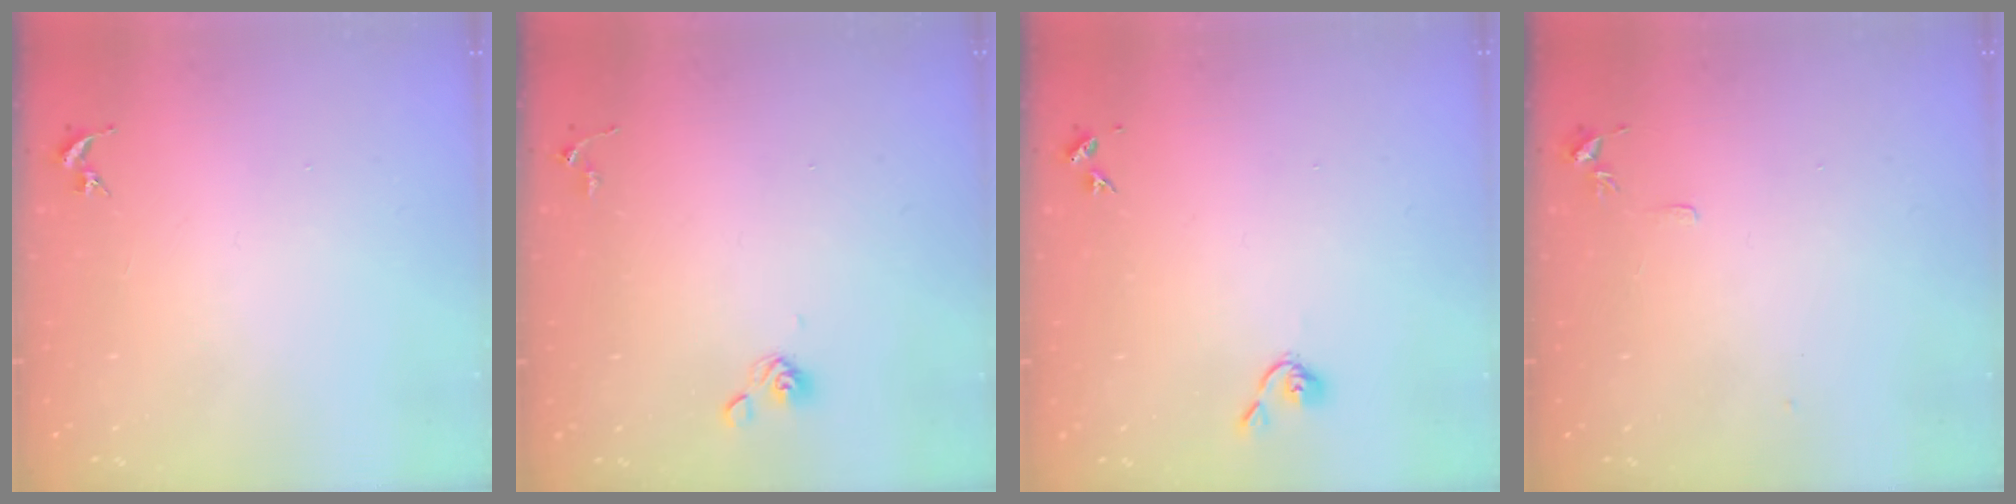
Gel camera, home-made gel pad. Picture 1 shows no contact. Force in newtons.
{"total": 5.7, "press": 5.3, "slide": 2.1}
{"total": 3.7, "press": 3.6, "slide": 0.6}
{"total": 4.4, "press": 4.4, "slide": 0.6}